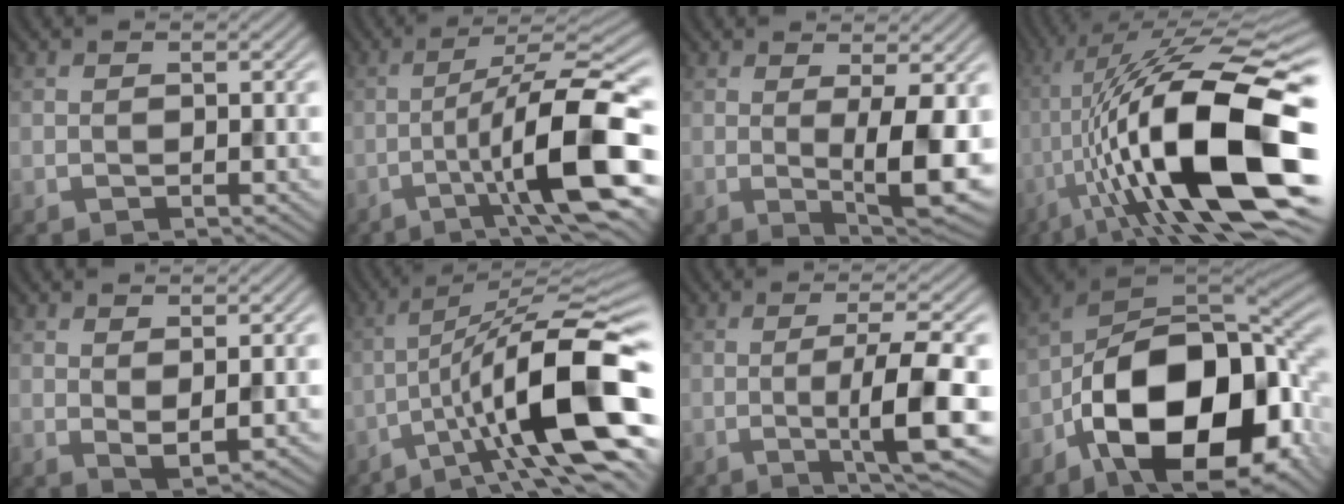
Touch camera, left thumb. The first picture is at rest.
{"total": 12.8, "force": [-4.2, 2.1, 11.9], "torque": [-0.182, 0.013, -0.075]}
{"total": 7.7, "force": [0.0, 1.7, 7.5], "torque": [-0.117, -0.005, 0.003]}
{"total": 20.3, "force": [-3.9, 5.8, 19.1], "torque": [-0.334, 0.015, -0.060]}
{"total": 2.4, "force": [1.0, 0.8, 2.0], "torque": [-0.043, -0.009, 0.023]}
{"total": 16.8, "force": [-5.7, 4.0, 15.2], "torque": [-0.237, 0.009, -0.090]}
{"total": 8.3, "force": [-1.7, 1.1, 8.1], "torque": [-0.132, 0.009, -0.030]}
{"total": 20.8, "force": [-8.1, 11.7, 15.2], "torque": [-0.256, -0.045, -0.121]}